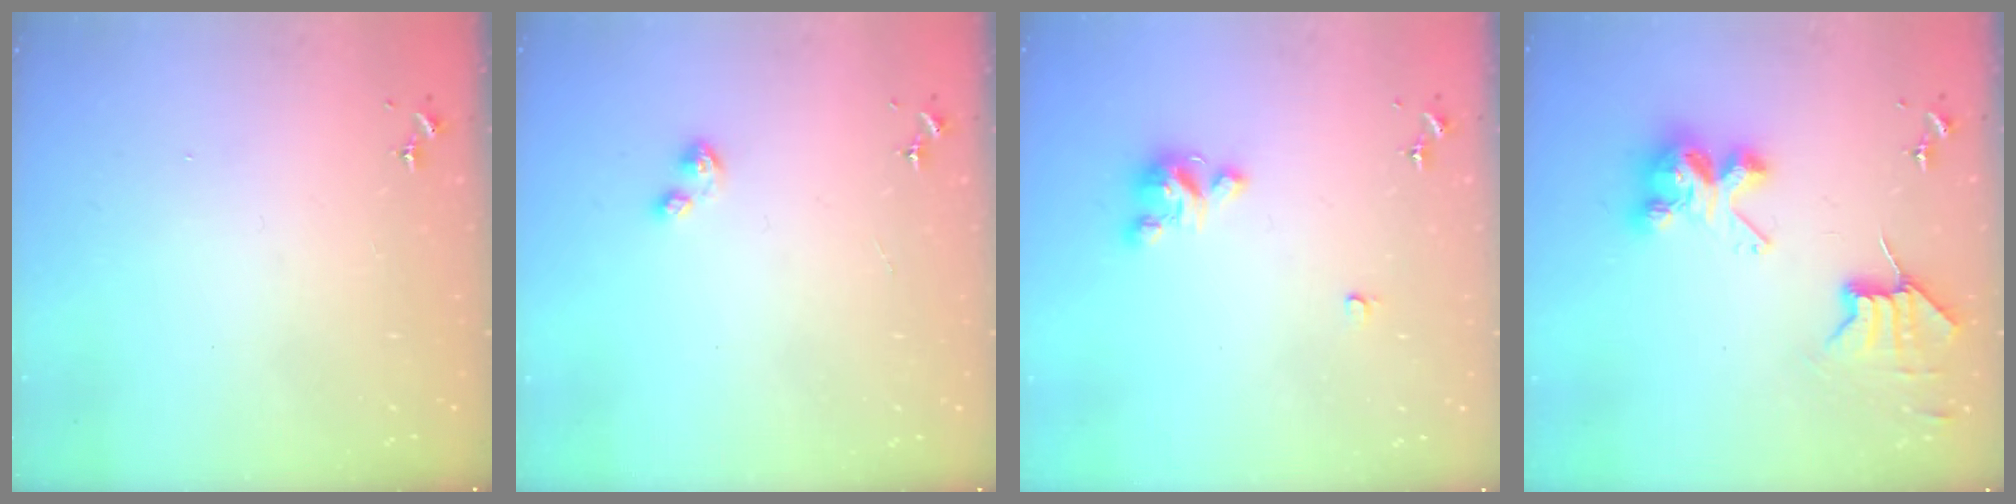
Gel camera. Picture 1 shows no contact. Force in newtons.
{"total": 2.2, "press": 2.2, "slide": 0.2}
{"total": 6.4, "press": 6.3, "slide": 0.6}
{"total": 9.2, "press": 9.2, "slide": 0.6}